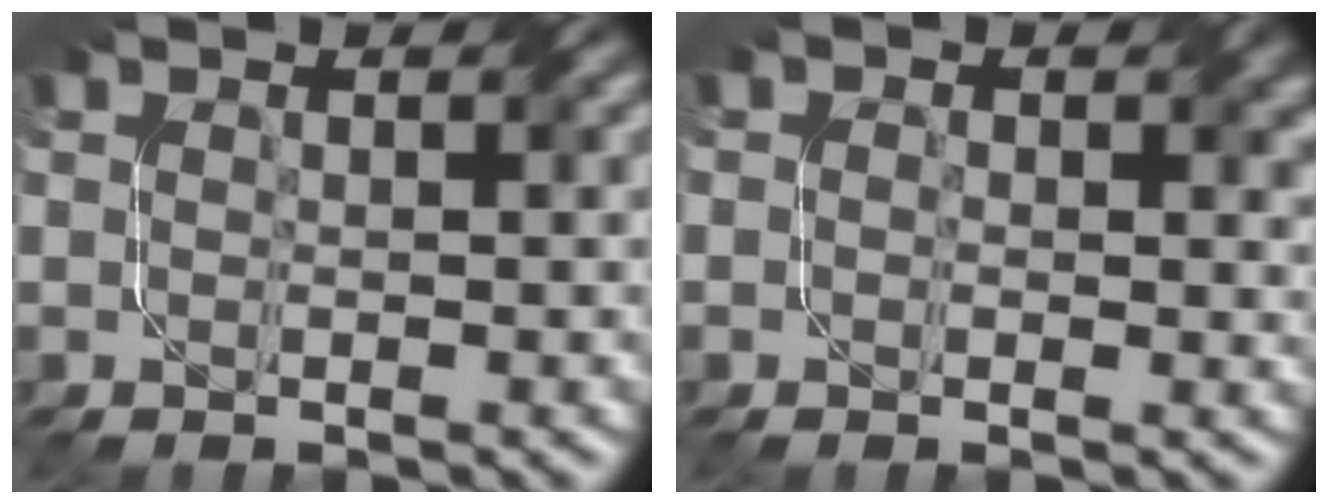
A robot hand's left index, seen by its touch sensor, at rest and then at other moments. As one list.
[{"total": 2.7, "force": [0.6, 1.9, 1.8], "torque": [-0.017, -0.001, 0.002]}]